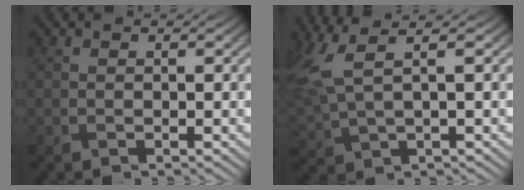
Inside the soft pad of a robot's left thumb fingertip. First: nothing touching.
{"total": 8.4, "force": [3.5, 2.9, 7.1], "torque": [-0.191, 0.015, 0.076]}